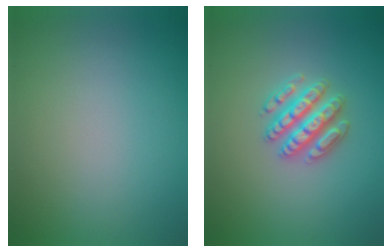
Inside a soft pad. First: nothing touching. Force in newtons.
{"total": 3.5, "press": 3.4, "slide": 0.8}